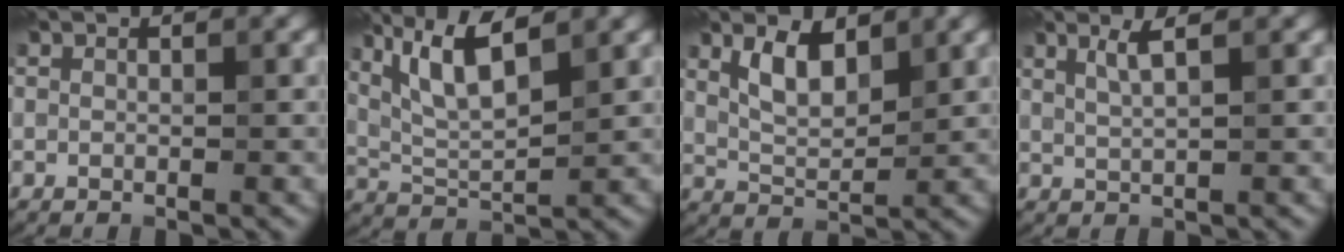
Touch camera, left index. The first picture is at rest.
{"total": 5.3, "force": [2.9, 1.2, 4.2], "torque": [-0.092, 0.005, 0.061]}
{"total": 3.4, "force": [1.9, 1.4, 2.4], "torque": [-0.051, 0.004, 0.038]}
{"total": 1.8, "force": [1.1, 0.2, 1.4], "torque": [-0.025, 0.009, 0.017]}